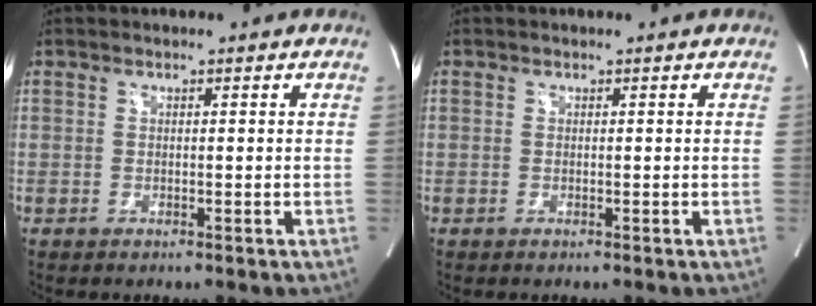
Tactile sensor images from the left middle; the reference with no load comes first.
{"total": 0.0}